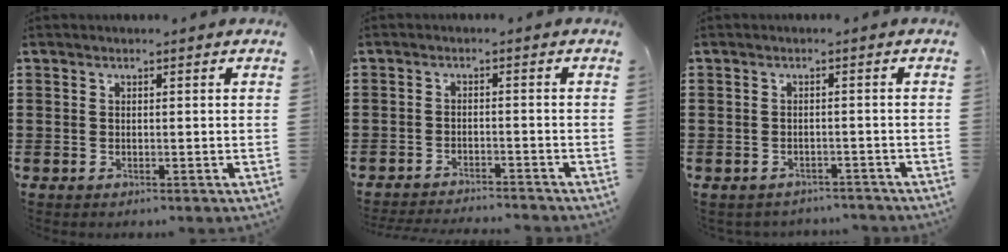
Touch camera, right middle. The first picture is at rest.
{"total": 2.7, "force": [-2.7, 0.0, 0.2], "torque": [-0.006, 0.001, -0.057]}
{"total": 1.6, "force": [-1.6, 0.3, -0.1], "torque": [-0.006, -0.001, -0.035]}